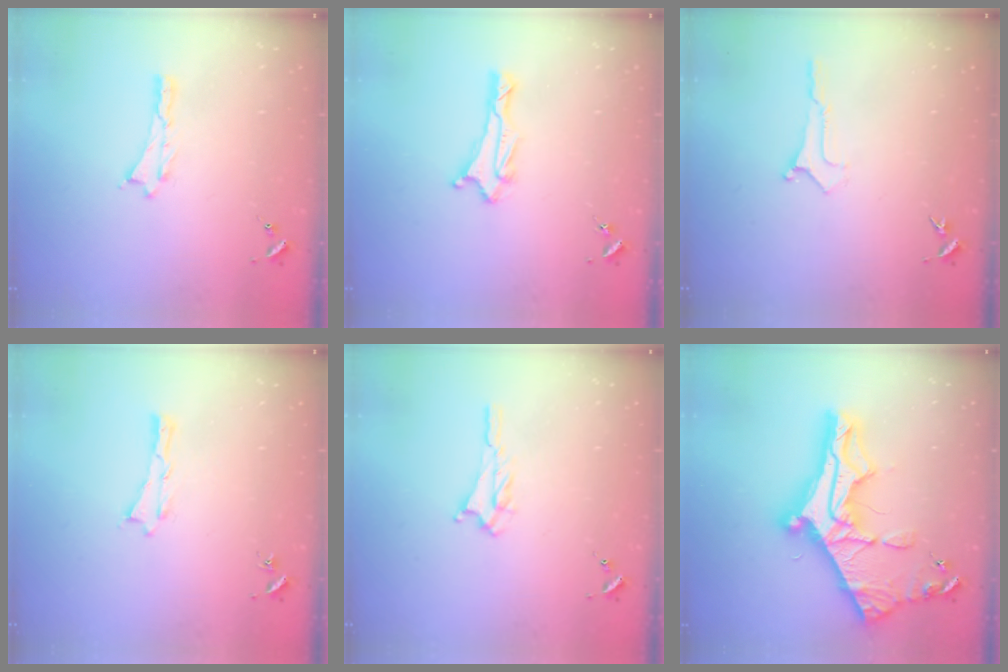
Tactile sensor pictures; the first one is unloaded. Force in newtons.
{"total": 2.0, "press": 1.8, "slide": 0.8}
{"total": 0.0}
{"total": 0.0}
{"total": 1.7, "press": 1.6, "slide": 0.3}
{"total": 12.4, "press": 12.3, "slide": 1.4}